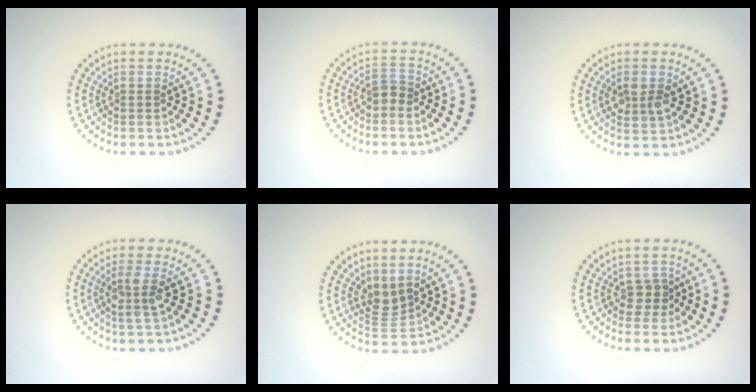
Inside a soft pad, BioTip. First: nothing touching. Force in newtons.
{"total": 1.4, "press": 1.3, "slide": 0.7}
{"total": 2.5, "press": 2.5, "slide": 0.5}
{"total": 2.4, "press": 2.1, "slide": 1.2}
{"total": 2.3, "press": 1.8, "slide": 1.4}
{"total": 1.7, "press": 1.4, "slide": 1.0}